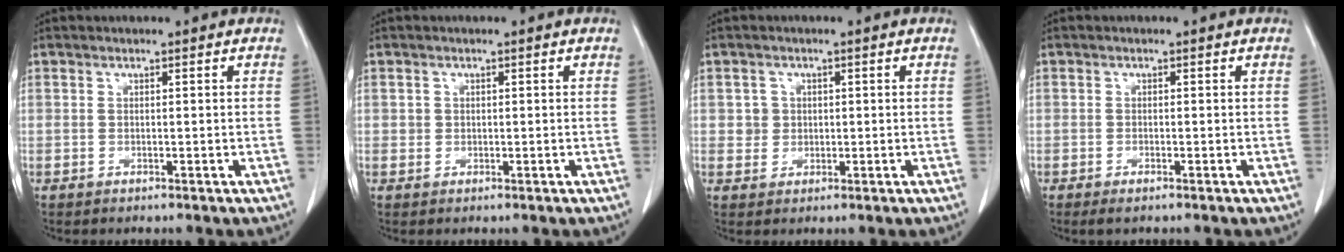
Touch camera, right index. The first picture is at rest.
{"total": 0.9, "force": [0.2, 0.9, 0.2], "torque": [0.003, 0.003, 0.002]}
{"total": 2.4, "force": [0.4, 2.3, 0.3], "torque": [0.002, 0.002, 0.008]}
{"total": 1.3, "force": [-0.8, 0.3, 1.0], "torque": [-0.013, -0.002, -0.008]}